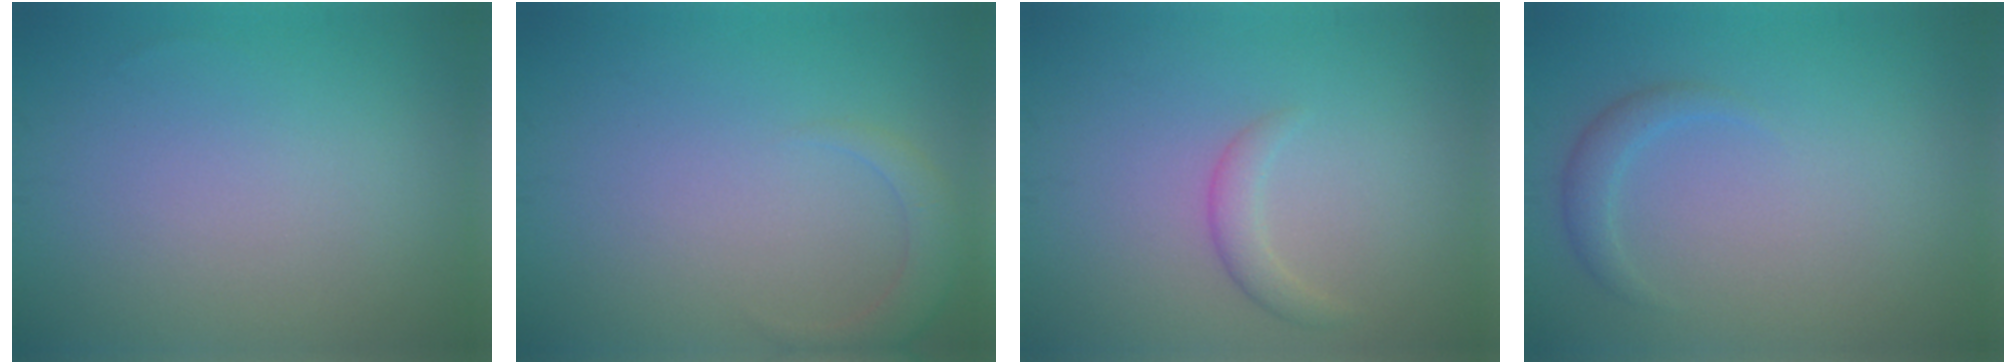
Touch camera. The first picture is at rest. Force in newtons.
{"total": 2.1, "press": 2.1, "slide": 0.3}
{"total": 1.6, "press": 1.6, "slide": 0.1}
{"total": 1.5, "press": 1.5, "slide": 0.1}